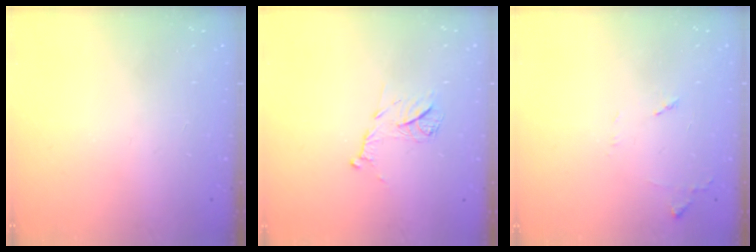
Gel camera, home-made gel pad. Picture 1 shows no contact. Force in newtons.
{"total": 10.1, "press": 10.1, "slide": 0.5}
{"total": 6.8, "press": 6.8, "slide": 0.9}